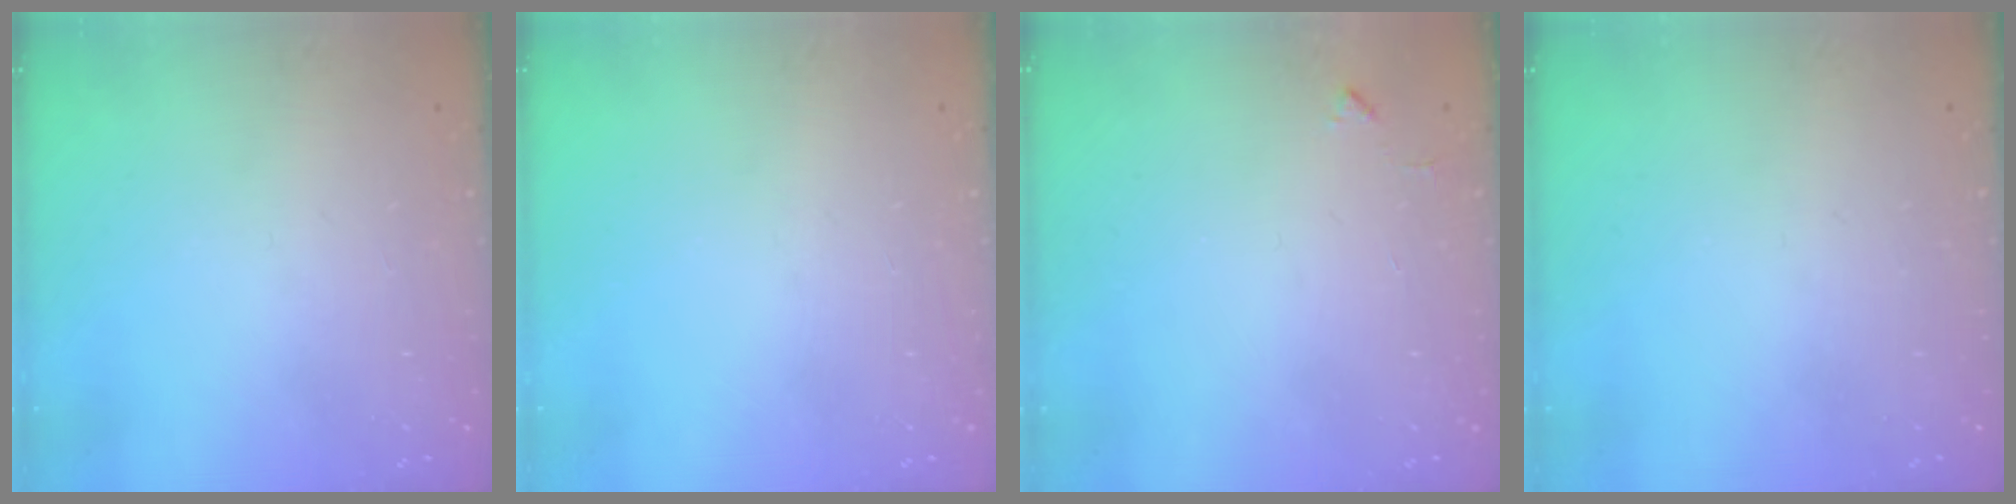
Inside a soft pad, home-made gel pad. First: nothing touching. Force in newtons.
{"total": 0.0}
{"total": 3.7, "press": 3.7, "slide": 0.5}
{"total": 0.0}